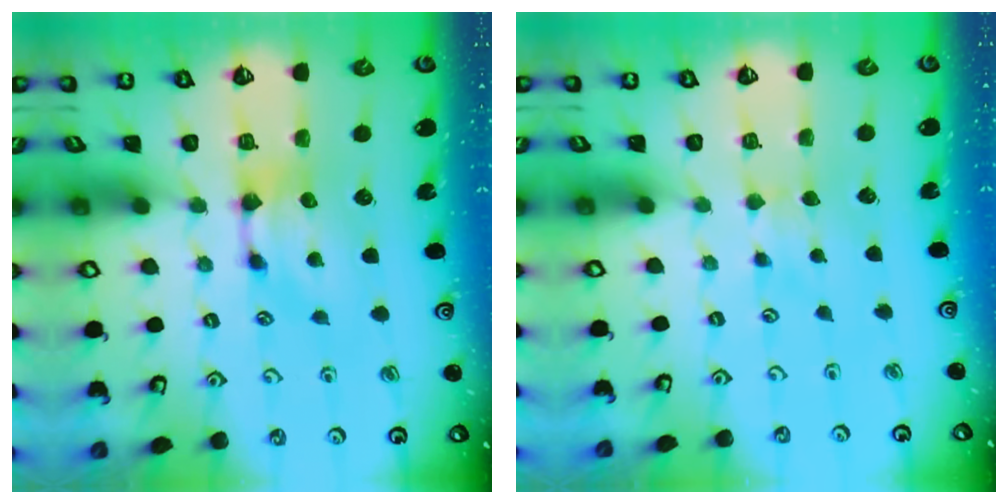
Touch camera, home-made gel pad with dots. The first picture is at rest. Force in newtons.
{"total": 1.6, "press": 1.6, "slide": 0.3}